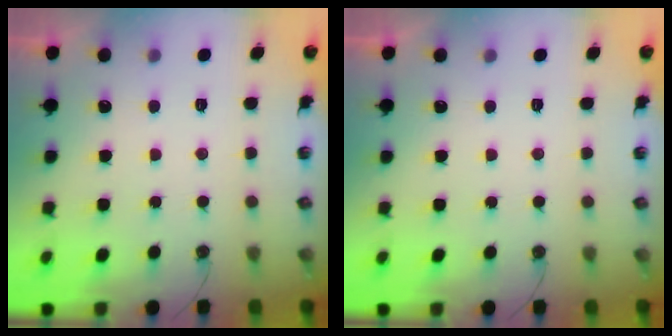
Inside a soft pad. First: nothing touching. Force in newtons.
{"total": 0.0}